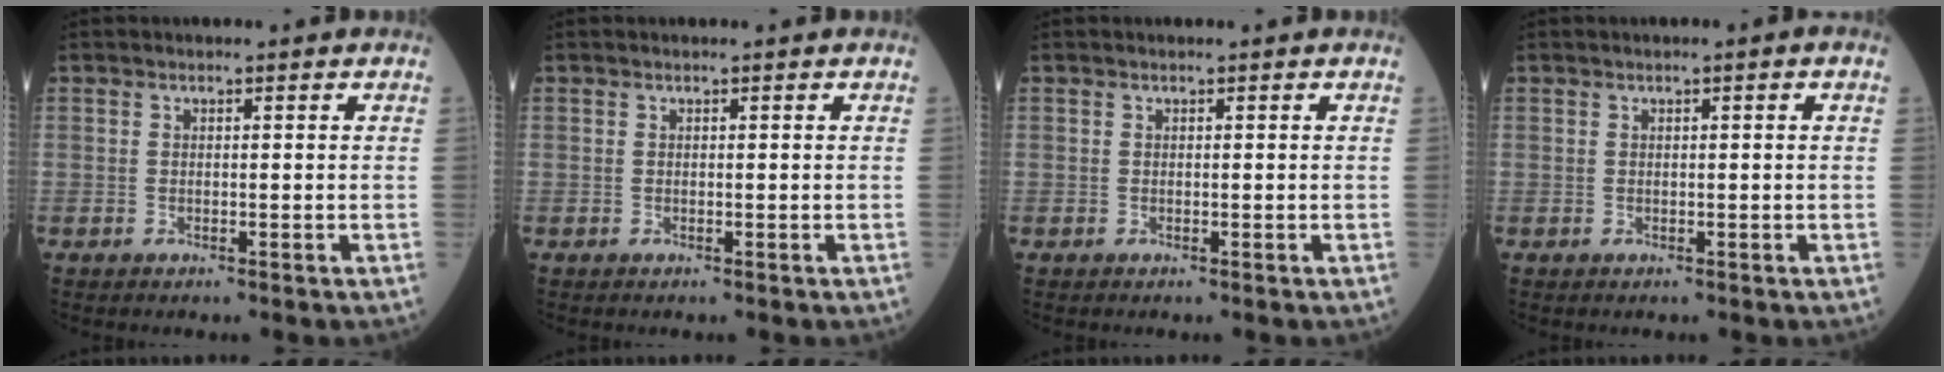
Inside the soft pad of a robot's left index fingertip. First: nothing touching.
{"total": 0.0}
{"total": 0.0}
{"total": 1.0, "force": [0.3, 0.0, 0.9], "torque": [-0.019, 0.004, 0.004]}